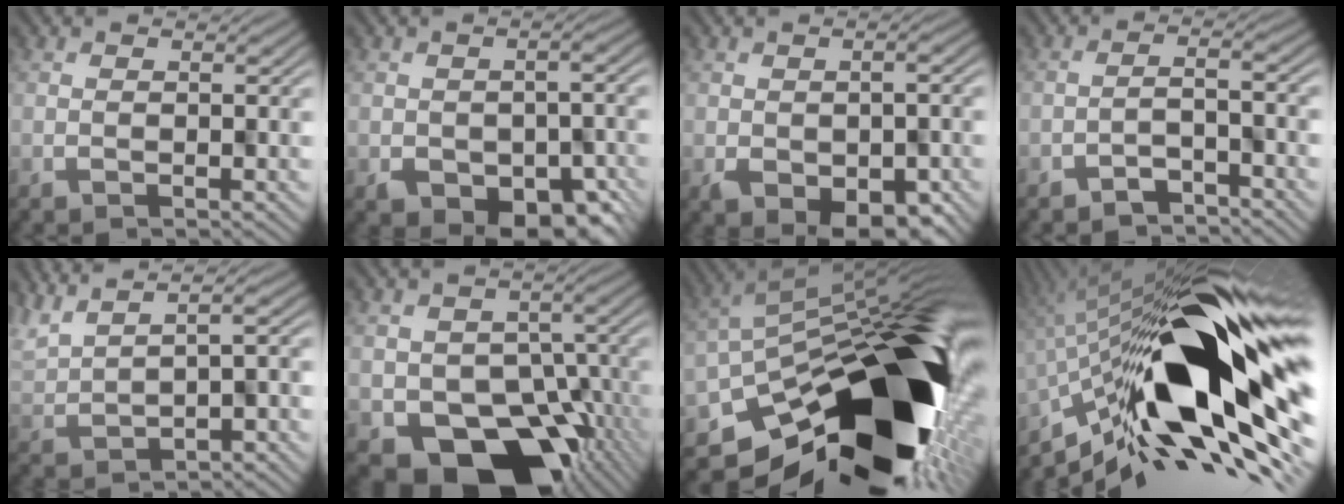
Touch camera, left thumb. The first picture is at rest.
{"total": 9.2, "force": [-4.8, 5.3, 5.7], "torque": [-0.083, -0.022, -0.060]}
{"total": 8.3, "force": [-3.7, 4.7, 5.8], "torque": [-0.088, -0.026, -0.036]}
{"total": 3.2, "force": [-2.9, 0.5, 1.3], "torque": [-0.020, 0.006, -0.050]}
{"total": 7.6, "force": [2.9, 3.8, 5.9], "torque": [-0.140, -0.001, 0.080]}
{"total": 13.5, "force": [-5.4, 9.5, 7.8], "torque": [-0.095, -0.038, -0.081]}
{"total": 18.5, "force": [-7.1, 9.6, 14.1], "torque": [-0.221, -0.041, -0.109]}
{"total": 20.1, "force": [-1.9, 8.1, 18.3], "torque": [-0.319, -0.001, -0.051]}